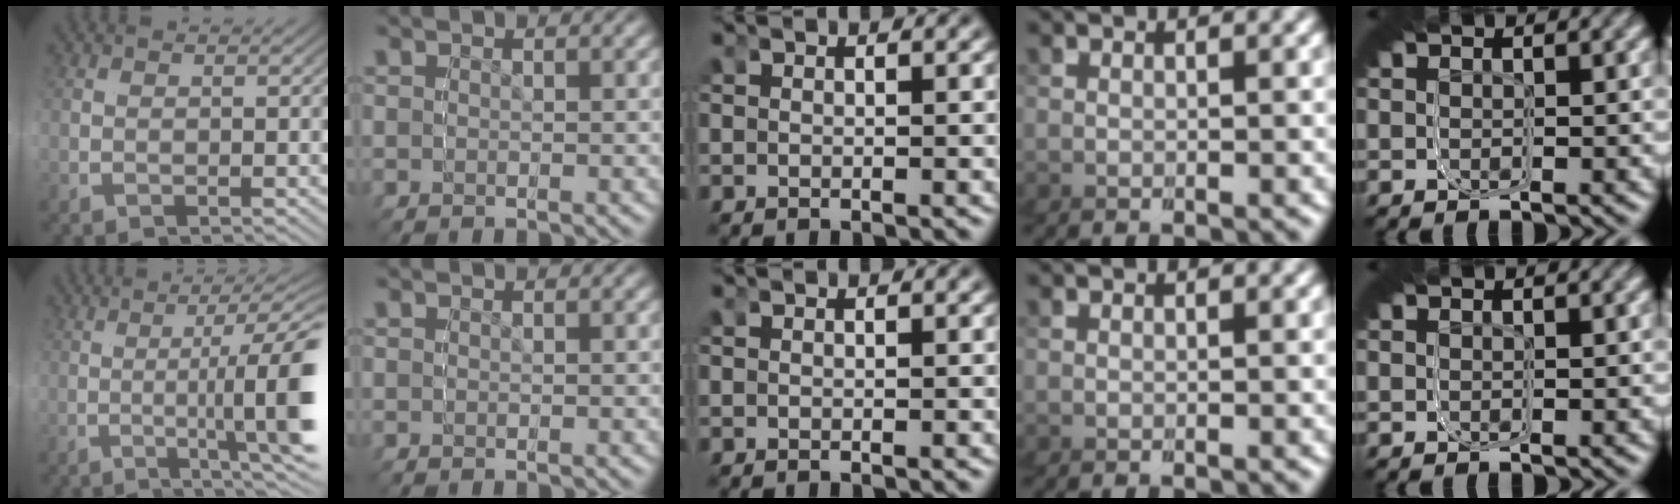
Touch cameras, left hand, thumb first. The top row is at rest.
{"thumb": {"total": 8.5, "force": [0.0, -3.4, 7.8], "torque": [-0.092, 0.053, -0.026]}}